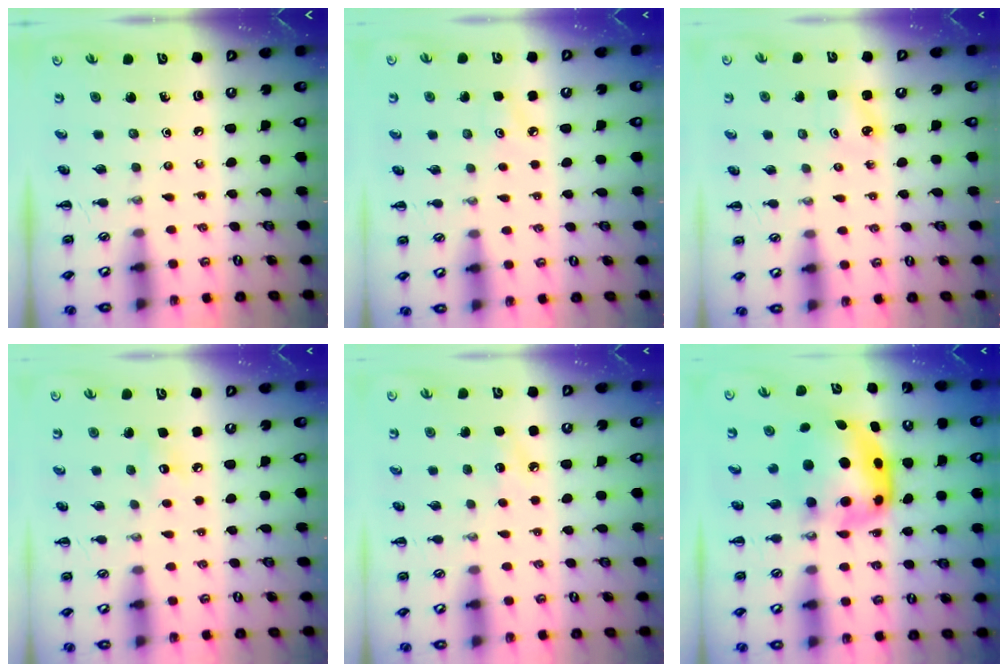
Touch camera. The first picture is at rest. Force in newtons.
{"total": 2.8, "press": 2.7, "slide": 0.8}
{"total": 1.8, "press": 1.7, "slide": 0.5}
{"total": 4.8, "press": 4.6, "slide": 1.2}
{"total": 6.4, "press": 6.2, "slide": 1.6}
{"total": 8.1, "press": 7.8, "slide": 1.9}